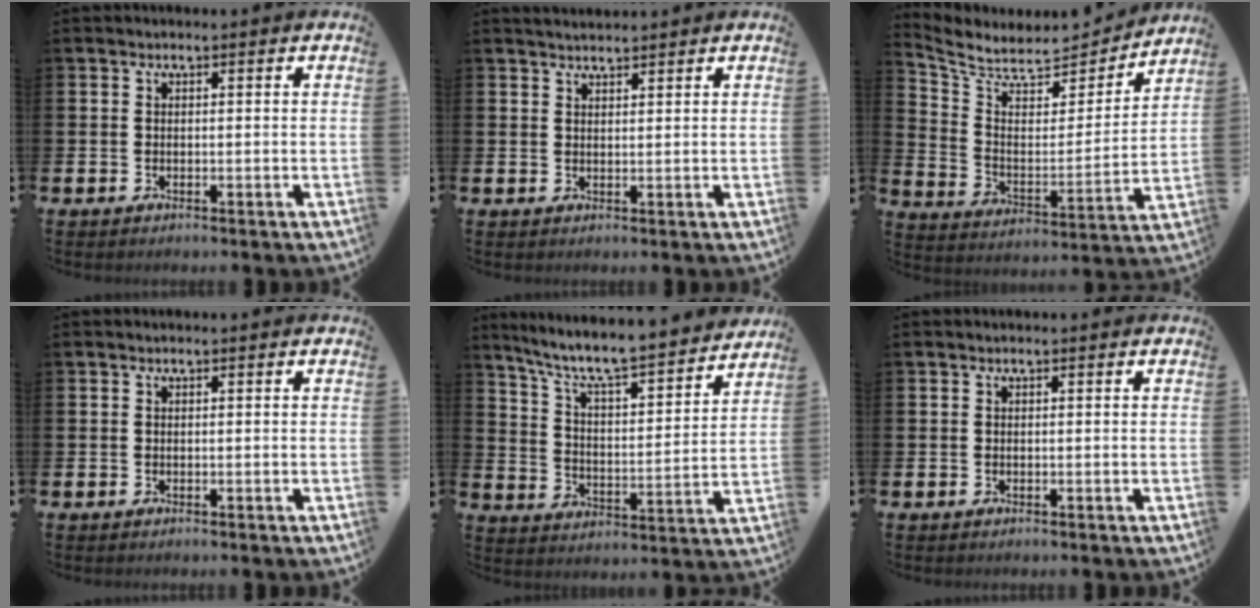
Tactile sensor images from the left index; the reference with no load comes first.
{"total": 2.1, "force": [2.0, 0.4, 0.3], "torque": [0.000, -0.006, 0.035]}
{"total": 6.6, "force": [6.0, 2.4, 1.3], "torque": [-0.071, -0.056, 0.100]}
{"total": 0.0}
{"total": 8.3, "force": [7.6, 0.8, 3.3], "torque": [-0.093, -0.060, 0.125]}
{"total": 0.0}